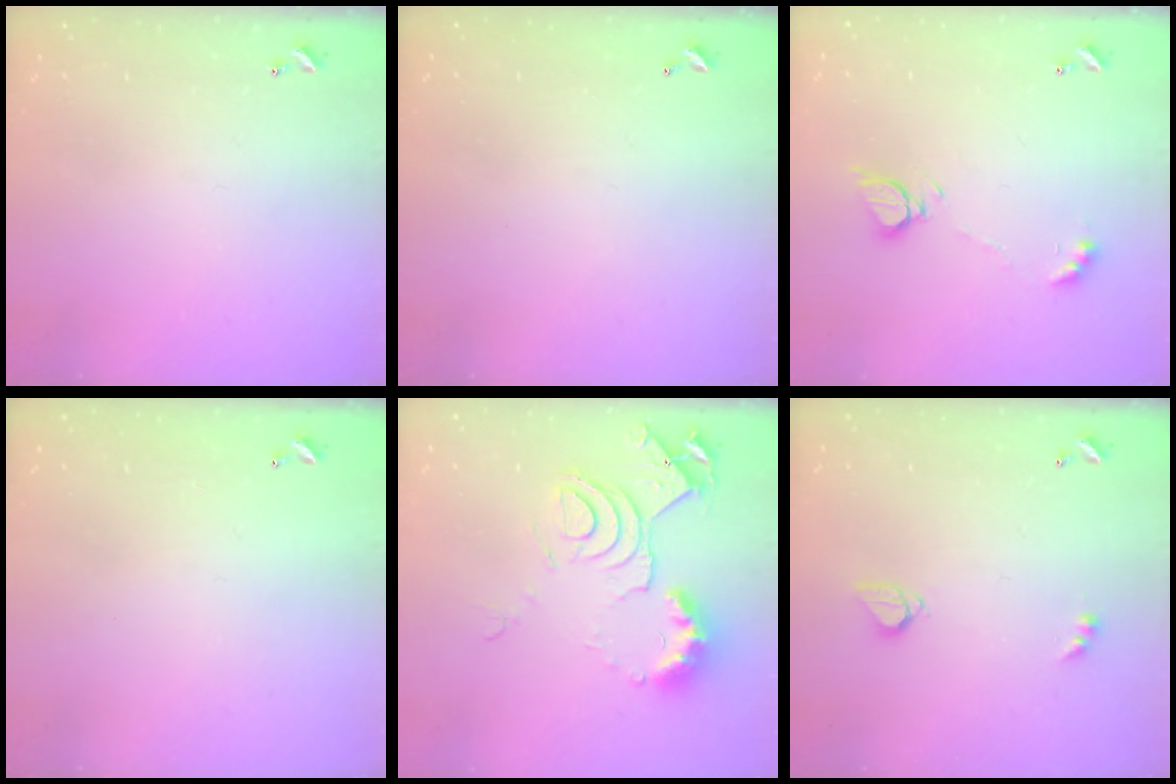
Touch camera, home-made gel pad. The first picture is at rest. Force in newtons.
{"total": 2.8, "press": 2.8, "slide": 0.1}
{"total": 6.6, "press": 6.6, "slide": 0.7}
{"total": 2.8, "press": 2.8, "slide": 0.1}
{"total": 12.1, "press": 12.0, "slide": 1.6}
{"total": 3.3, "press": 3.3, "slide": 0.2}